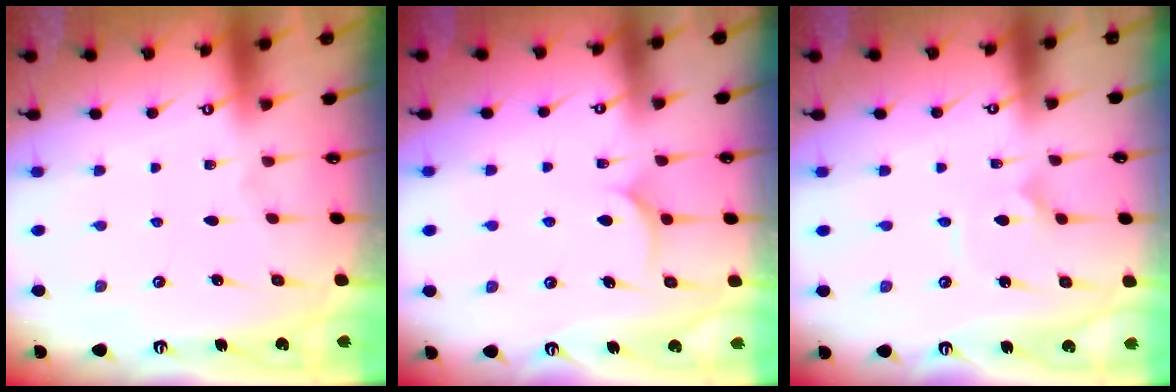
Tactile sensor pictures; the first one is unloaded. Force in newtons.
{"total": 7.3, "press": 7.3, "slide": 0.3}
{"total": 2.3, "press": 2.3, "slide": 0.2}